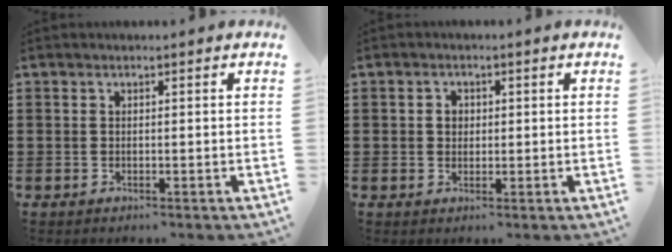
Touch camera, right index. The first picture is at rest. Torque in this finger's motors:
{"motor_torque": [0.33, -0.13, 0.11, 0.05]}